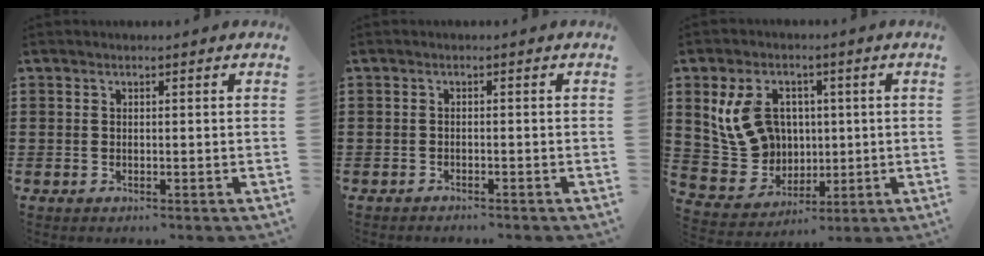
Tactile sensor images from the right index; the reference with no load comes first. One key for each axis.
{"total": 0.9, "fx": -0.9, "fy": 0.0, "fz": 0.1, "tx": -0.004, "ty": 0.000, "tz": -0.020}
{"total": 10.7, "fx": 2.3, "fy": 8.7, "fz": 5.9, "tx": -0.146, "ty": 0.016, "tz": 0.044}